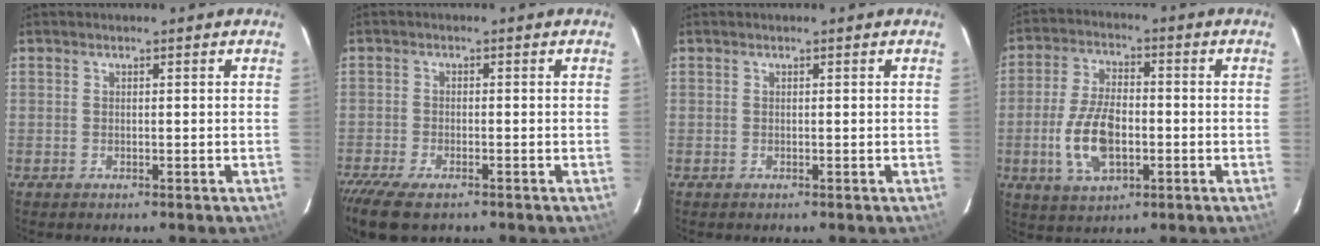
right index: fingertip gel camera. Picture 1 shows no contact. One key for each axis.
{"total": 8.2, "fx": -6.2, "fy": 2.6, "fz": 4.6, "tx": -0.118, "ty": -0.034, "tz": -0.115}
{"total": 0.0}
{"total": 11.4, "fx": -2.7, "fy": 5.8, "fz": 9.5, "tx": -0.198, "ty": -0.001, "tz": -0.044}